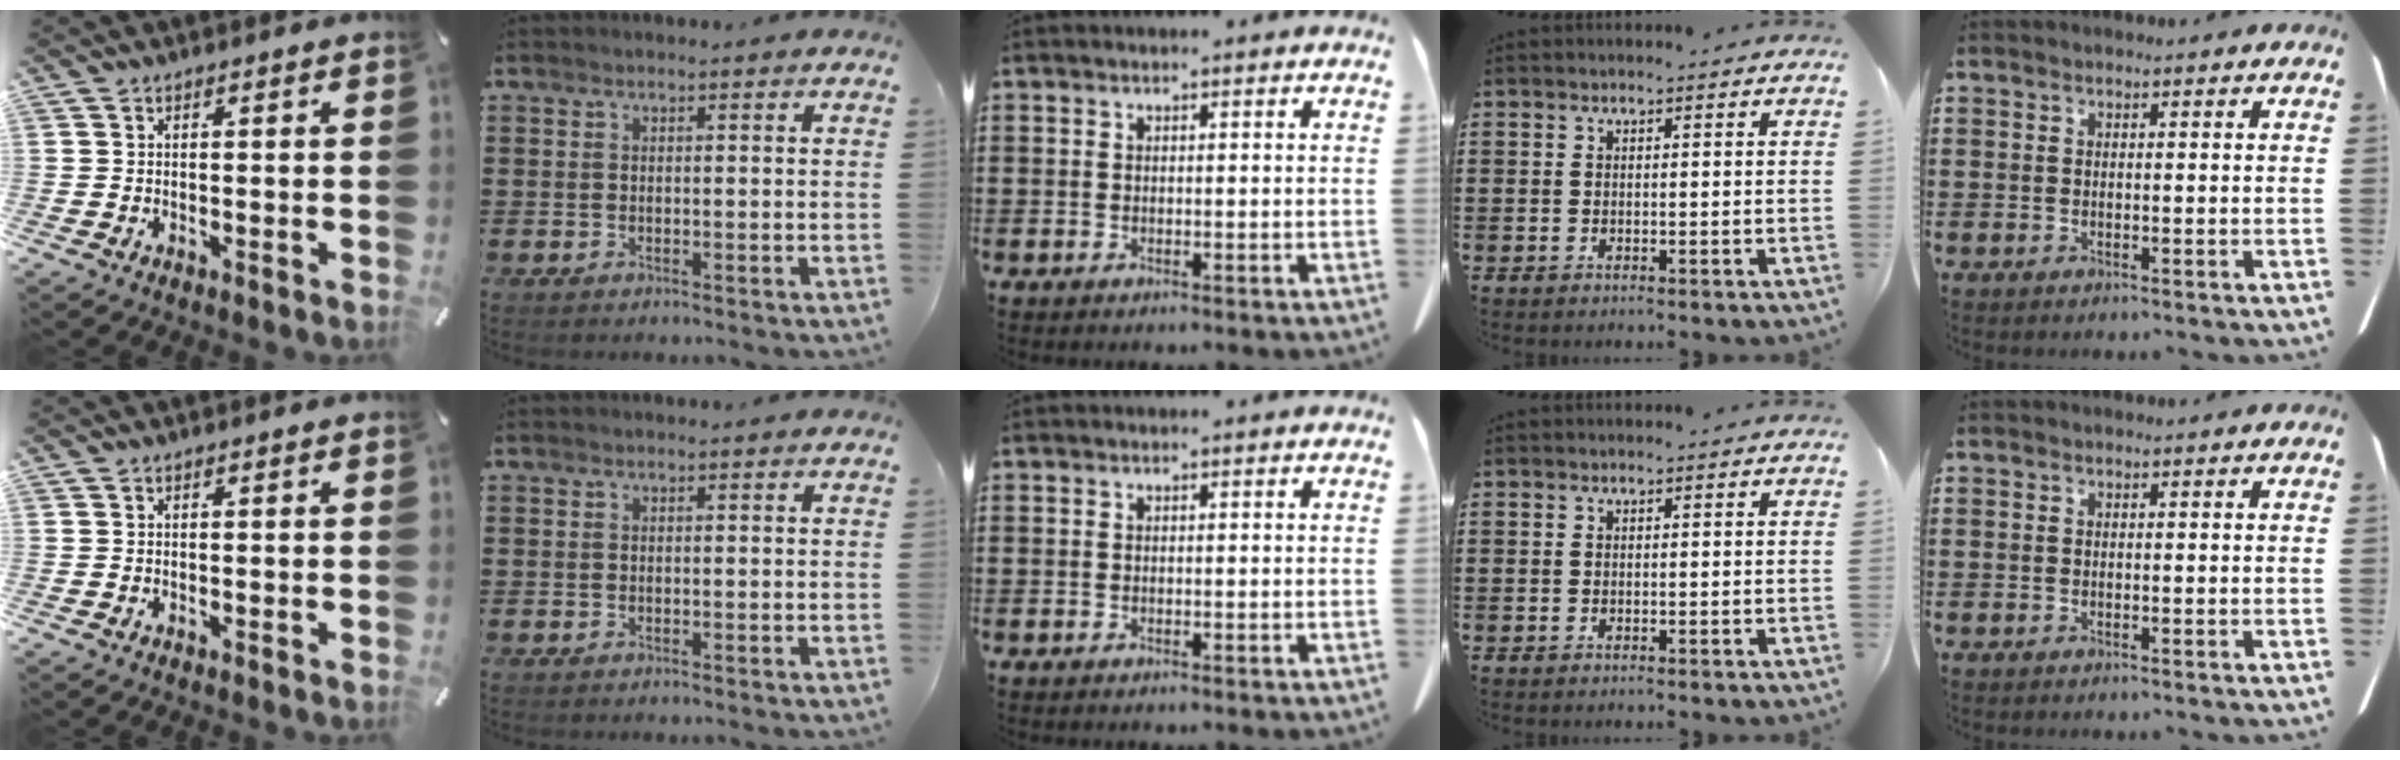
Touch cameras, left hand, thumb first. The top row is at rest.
{}